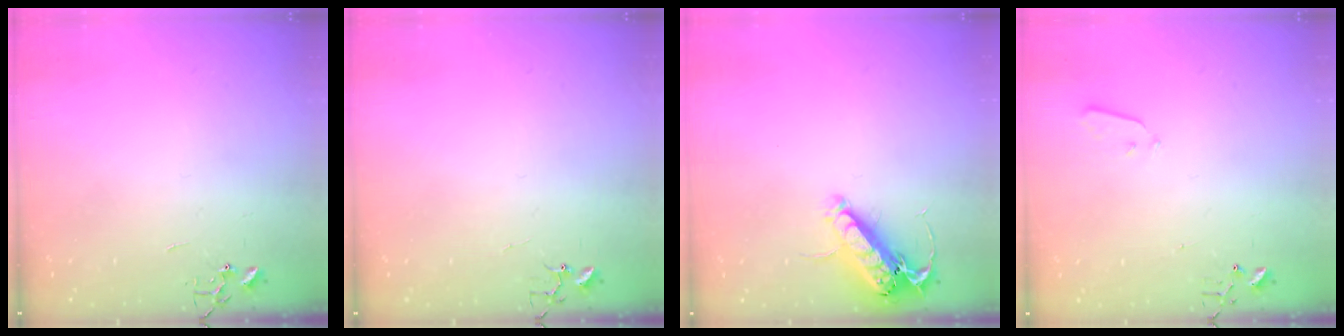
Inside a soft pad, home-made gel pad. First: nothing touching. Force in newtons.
{"total": 3.8, "press": 3.8, "slide": 0.4}
{"total": 14.4, "press": 14.2, "slide": 2.0}
{"total": 2.9, "press": 2.8, "slide": 0.8}